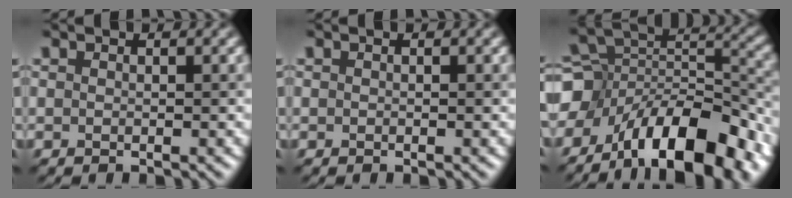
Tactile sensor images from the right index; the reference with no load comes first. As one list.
[{"total": 0.0}, {"total": 12.8, "force": [-7.6, 6.6, 7.9], "torque": [-0.124, 0.033, -0.126]}]